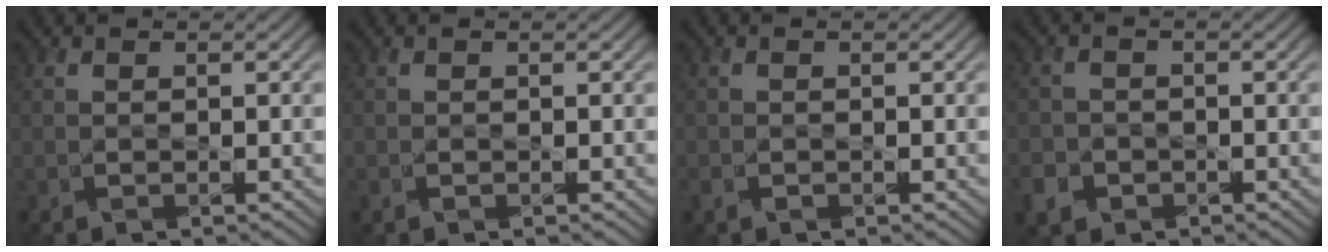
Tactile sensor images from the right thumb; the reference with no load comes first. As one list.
[{"total": 0.0}, {"total": 0.7, "force": [-0.3, 0.6, 0.2], "torque": [-0.006, -0.003, -0.006]}, {"total": 3.1, "force": [-1.9, 2.4, 0.7], "torque": [-0.016, -0.009, -0.041]}]